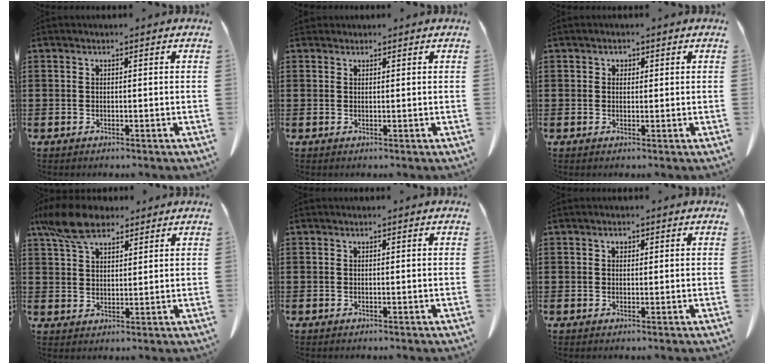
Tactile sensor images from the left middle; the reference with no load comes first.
{"total": 0.8, "force": [0.7, 0.3, 0.0], "torque": [-0.003, 0.000, 0.015]}
{"total": 0.9, "force": [0.3, 0.7, 0.3], "torque": [-0.009, 0.002, 0.007]}
{"total": 8.0, "force": [5.7, 3.5, 4.4], "torque": [-0.111, -0.005, 0.107]}
{"total": 0.0}
{"total": 0.9, "force": [0.3, 0.6, 0.6], "torque": [-0.005, 0.001, 0.005]}